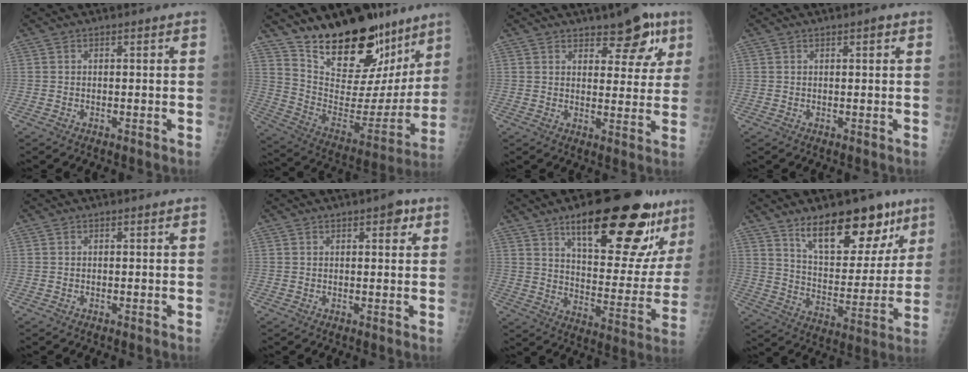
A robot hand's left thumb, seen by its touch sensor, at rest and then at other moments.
{"total": 25.9, "force": [18.1, 12.3, 13.8], "torque": [-0.168, -0.097, 0.293]}
{"total": 8.8, "force": [5.4, 4.2, 5.6], "torque": [-0.036, -0.026, 0.071]}
{"total": 1.1, "force": [0.5, 0.4, 0.9], "torque": [-0.010, 0.001, 0.007]}
{"total": 0.0}
{"total": 3.0, "force": [1.5, 1.3, 2.2], "torque": [-0.018, -0.002, 0.016]}
{"total": 25.6, "force": [15.8, 8.1, 18.4], "torque": [-0.216, -0.062, 0.235]}
{"total": 18.8, "force": [11.8, 8.8, 11.7], "torque": [-0.113, -0.070, 0.189]}